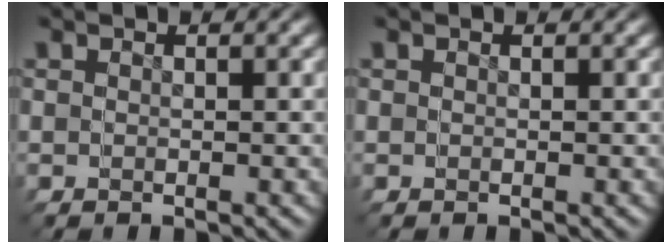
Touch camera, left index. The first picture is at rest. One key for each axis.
{"total": 0.0}